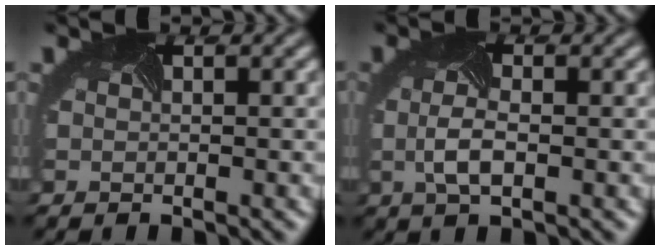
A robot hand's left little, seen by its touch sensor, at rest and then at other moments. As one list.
[{"total": 2.1, "force": [-0.3, 0.9, 1.9], "torque": [-0.063, -0.001, -0.007]}]